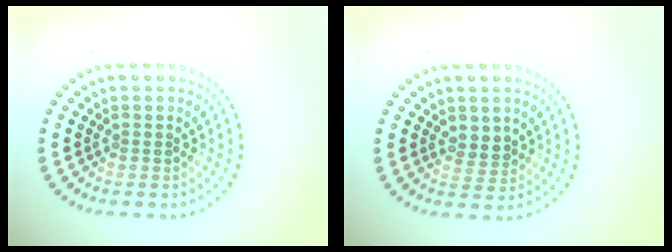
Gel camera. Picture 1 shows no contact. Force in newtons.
{"total": 1.9, "press": 1.8, "slide": 0.7}